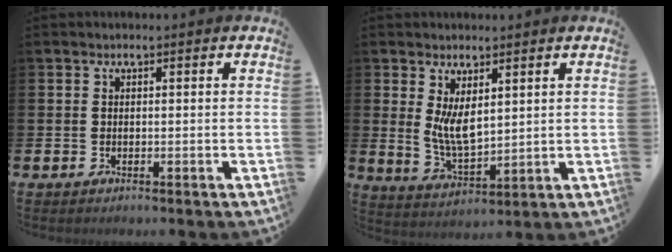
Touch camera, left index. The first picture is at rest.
{"total": 5.4, "force": [2.6, 2.2, 4.1], "torque": [-0.070, -0.022, 0.045]}